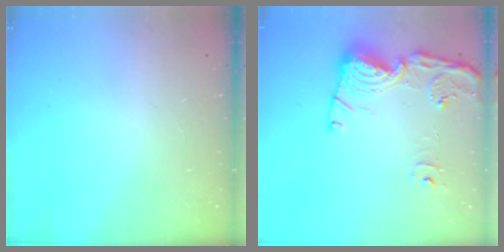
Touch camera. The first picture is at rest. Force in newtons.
{"total": 16.3, "press": 16.2, "slide": 1.5}